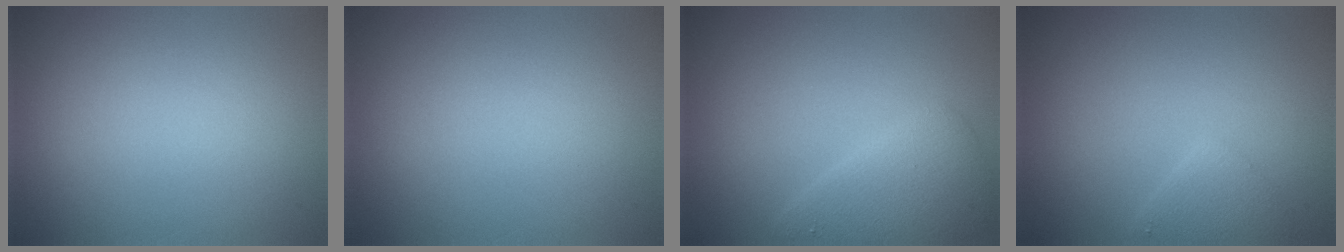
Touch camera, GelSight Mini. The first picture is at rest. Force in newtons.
{"total": 0.0}
{"total": 3.4, "press": 3.4, "slide": 0.2}
{"total": 1.7, "press": 1.7, "slide": 0.1}